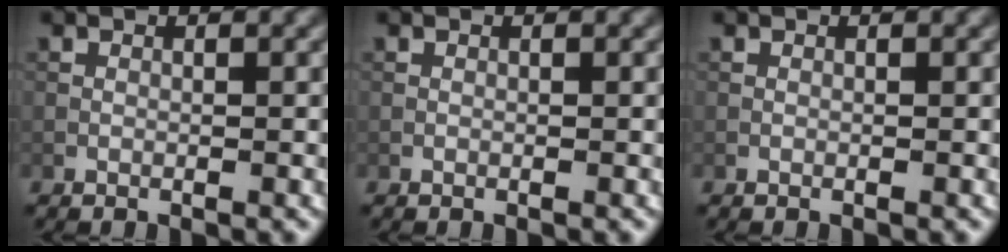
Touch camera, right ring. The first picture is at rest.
{"total": 0.0}
{"total": 0.0}